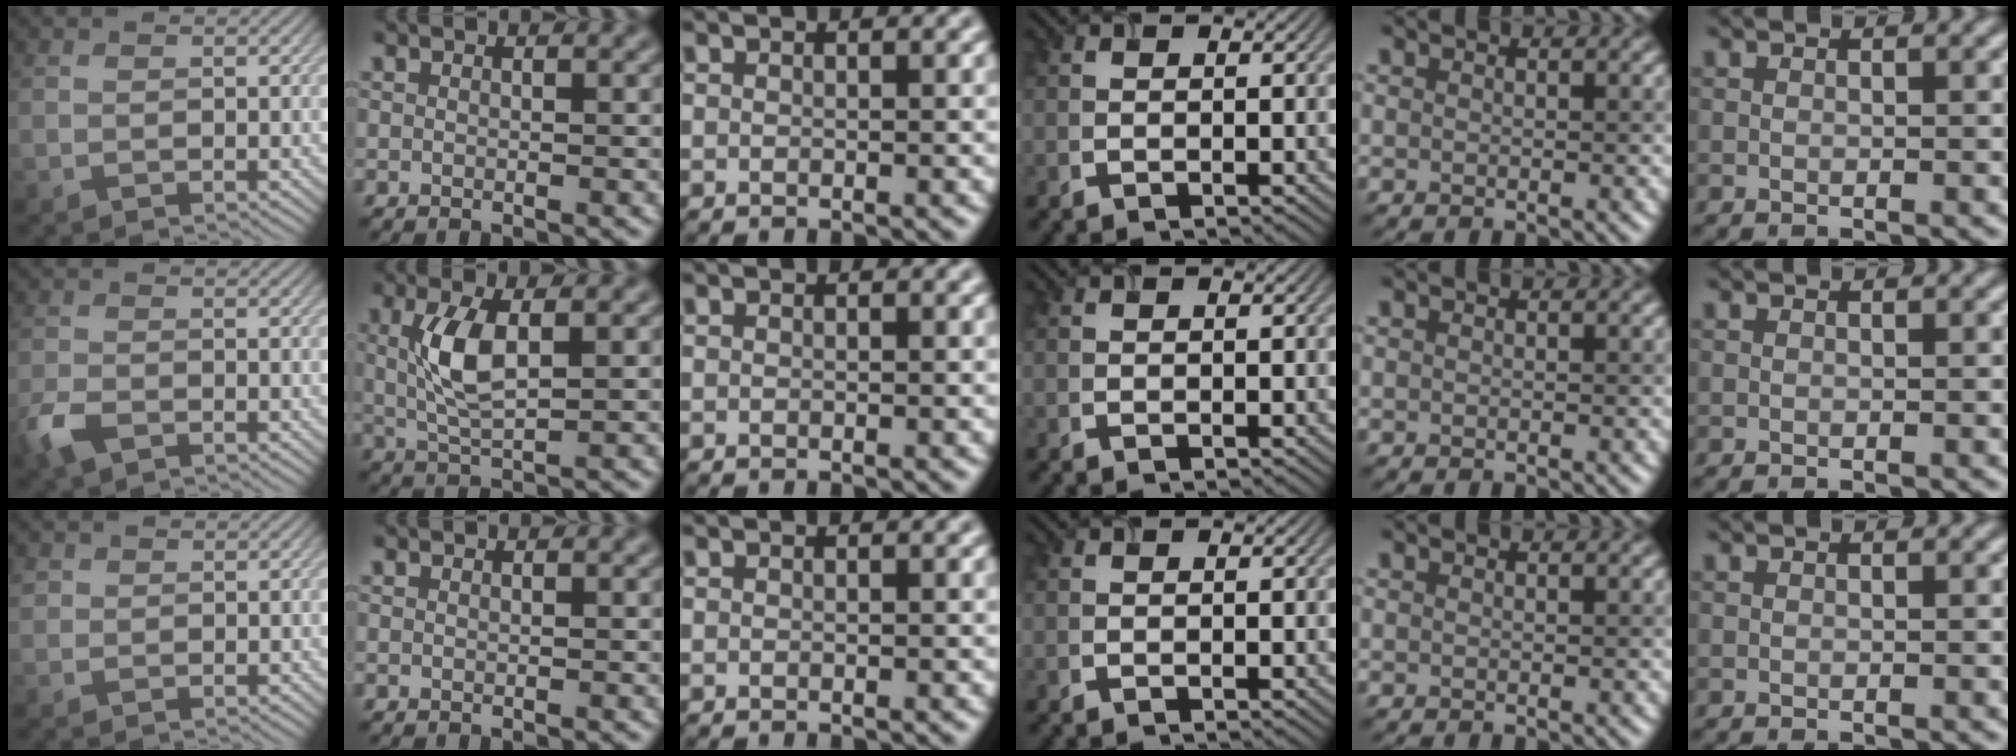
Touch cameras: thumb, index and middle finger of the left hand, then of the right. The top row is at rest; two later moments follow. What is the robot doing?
{"motion": "insert", "object": "airpods case & airpods"}